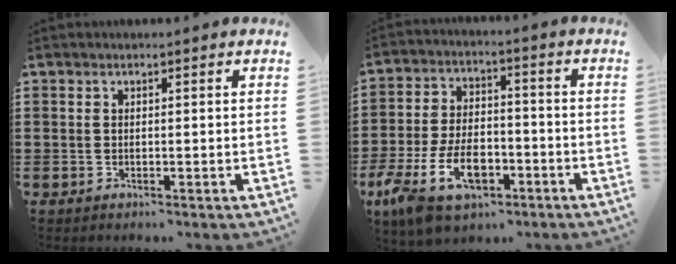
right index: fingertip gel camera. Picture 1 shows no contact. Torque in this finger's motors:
{"motor_torque": [2.14, 0.00, 1.05, 0.21]}